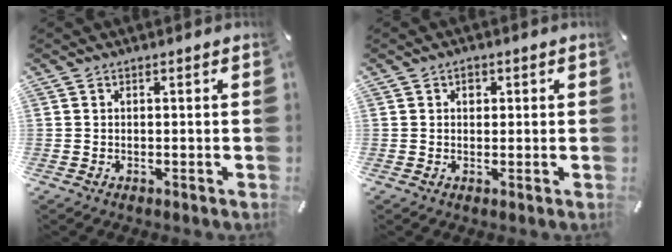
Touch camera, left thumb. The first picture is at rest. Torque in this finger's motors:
{"motor_torque": [0.17, 0.26, 0.02, -0.13, 0.03]}